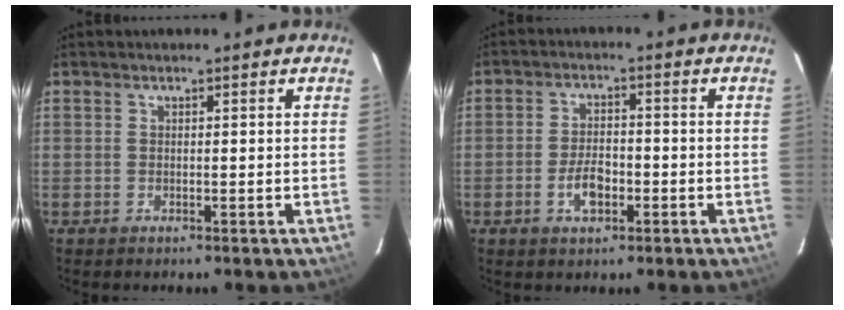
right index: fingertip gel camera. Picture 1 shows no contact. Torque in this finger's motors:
{"motor_torque": [0.81, -0.25, 0.37, 0.04]}